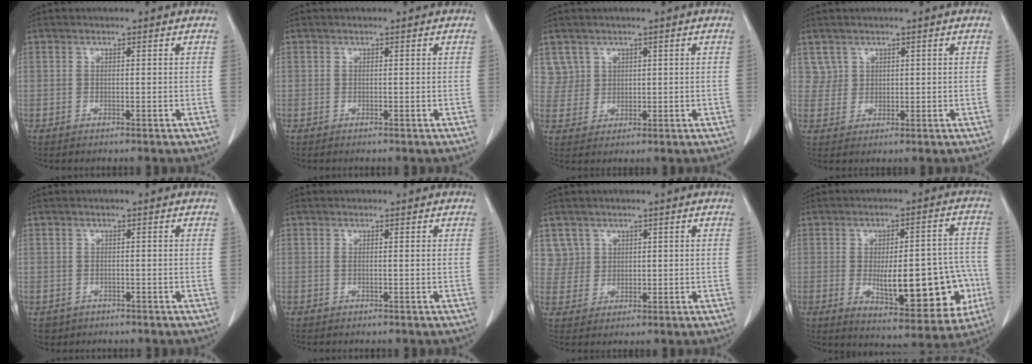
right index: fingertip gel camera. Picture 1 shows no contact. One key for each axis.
{"total": 0.0}
{"total": 4.0, "fx": 2.3, "fy": 3.3, "fz": -0.5, "tx": 0.028, "ty": 0.007, "tz": 0.048}
{"total": 2.8, "fx": 1.7, "fy": 2.2, "fz": -0.4, "tx": 0.025, "ty": 0.007, "tz": 0.029}
{"total": 2.4, "fx": -1.3, "fy": 2.0, "fz": 0.2, "tx": -0.004, "ty": 0.004, "tz": -0.016}
{"total": 0.5, "fx": 0.2, "fy": 0.1, "fz": 0.5, "tx": -0.009, "ty": 0.001, "tz": 0.007}
{"total": 4.2, "fx": 2.3, "fy": 3.5, "fz": -0.5, "tx": 0.028, "ty": 0.007, "tz": 0.047}
{"total": 17.9, "fx": -3.6, "fy": 6.4, "fz": 16.3, "tx": -0.188, "ty": 0.022, "tz": -0.022}